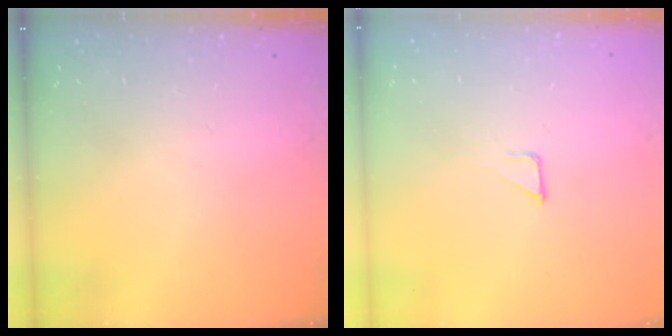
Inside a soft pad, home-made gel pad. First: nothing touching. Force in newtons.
{"total": 1.2, "press": 1.2, "slide": 0.0}